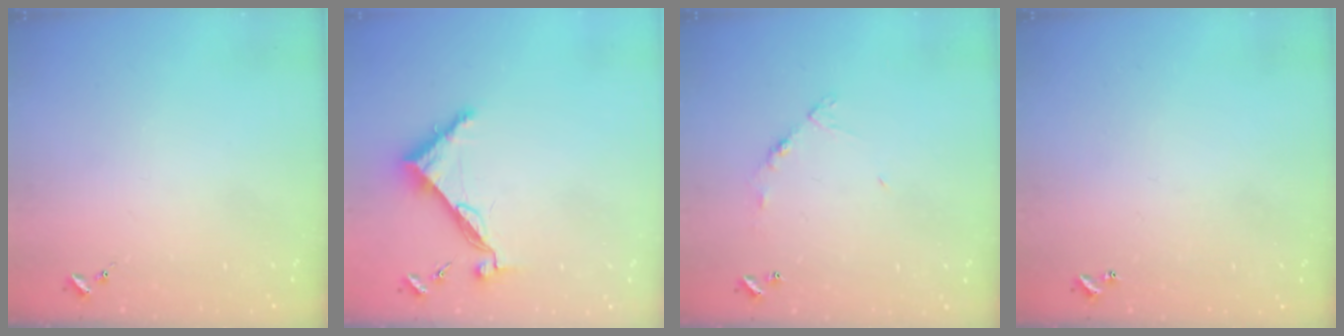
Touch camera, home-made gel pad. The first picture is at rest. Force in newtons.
{"total": 7.7, "press": 7.7, "slide": 0.1}
{"total": 6.5, "press": 6.5, "slide": 0.4}
{"total": 0.9, "press": 0.9, "slide": 0.2}